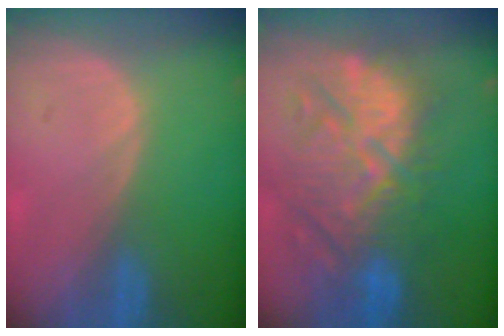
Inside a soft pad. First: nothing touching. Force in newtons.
{"total": 11.9, "press": 11.5, "slide": 3.0}